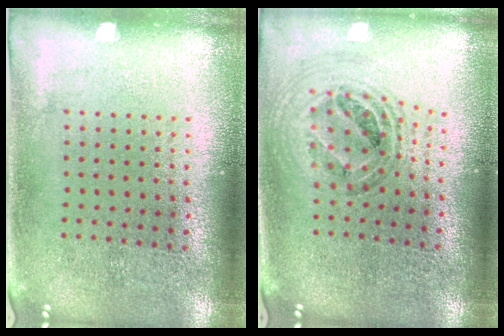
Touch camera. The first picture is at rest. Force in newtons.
{"total": 1.0, "press": 1.0, "slide": 0.1}